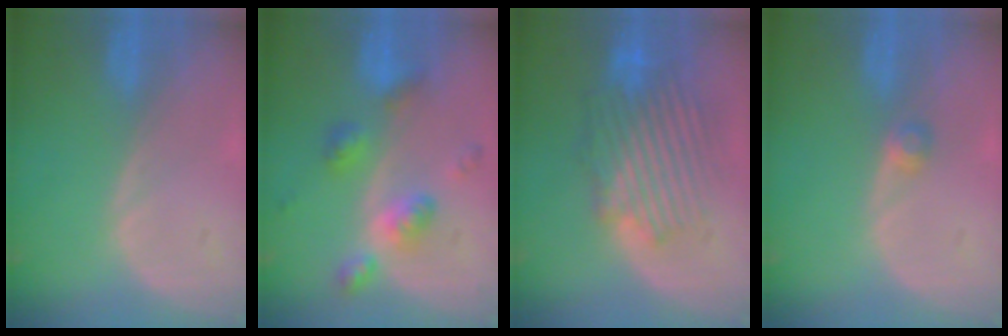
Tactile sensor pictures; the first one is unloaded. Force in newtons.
{"total": 6.4, "press": 6.4, "slide": 0.4}
{"total": 10.0, "press": 9.1, "slide": 4.0}
{"total": 1.8, "press": 1.6, "slide": 0.8}